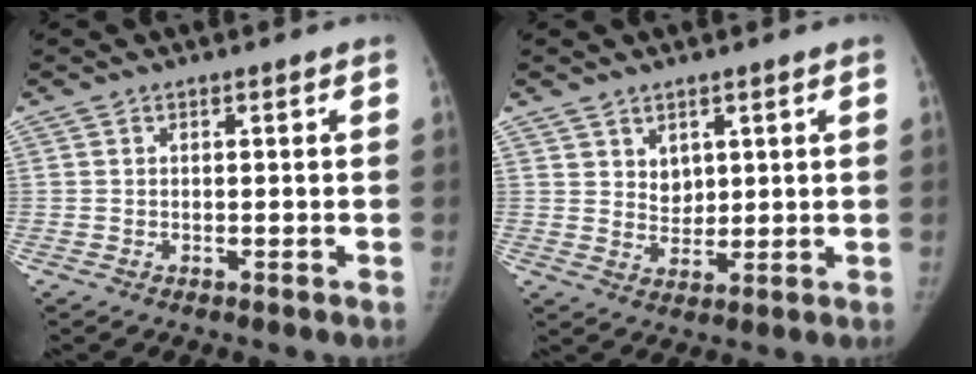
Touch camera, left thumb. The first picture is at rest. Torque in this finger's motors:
{"motor_torque": [-0.01, 0.02, 0.20, -0.17, -0.02]}